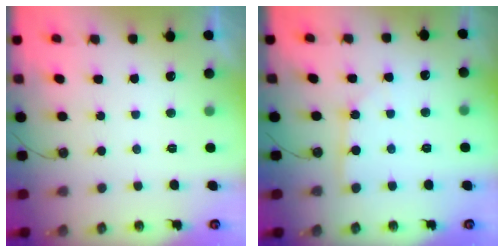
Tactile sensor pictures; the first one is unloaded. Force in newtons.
{"total": 1.8, "press": 1.8, "slide": 0.2}